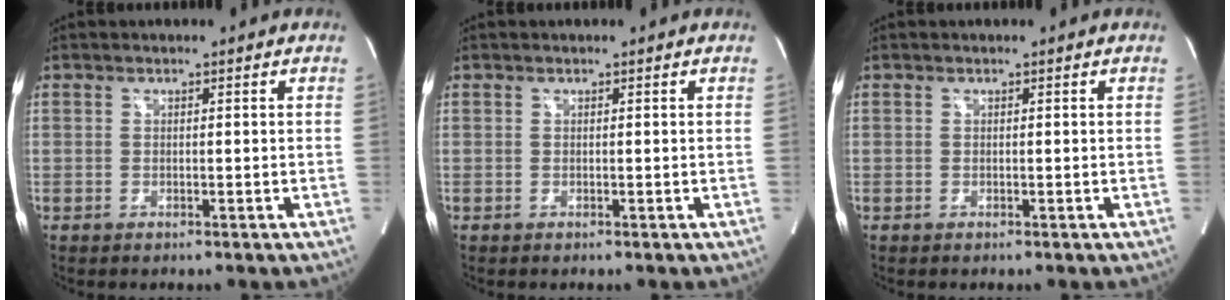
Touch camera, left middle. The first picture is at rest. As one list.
[{"total": 0.0}, {"total": 0.0}]